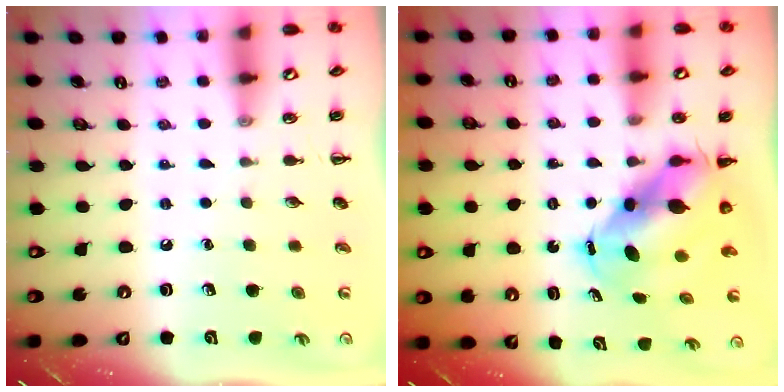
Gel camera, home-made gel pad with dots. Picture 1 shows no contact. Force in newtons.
{"total": 8.5, "press": 8.3, "slide": 2.0}